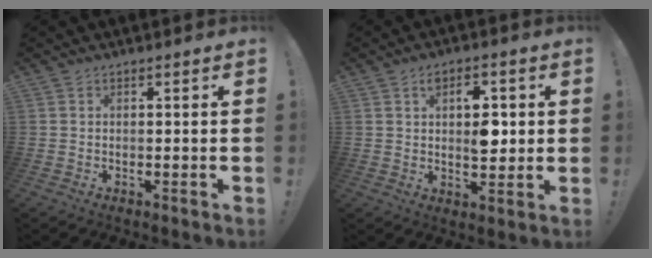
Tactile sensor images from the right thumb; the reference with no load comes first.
{"total": 8.0, "force": [1.4, 4.9, 6.2], "torque": [-0.088, 0.004, 0.023]}